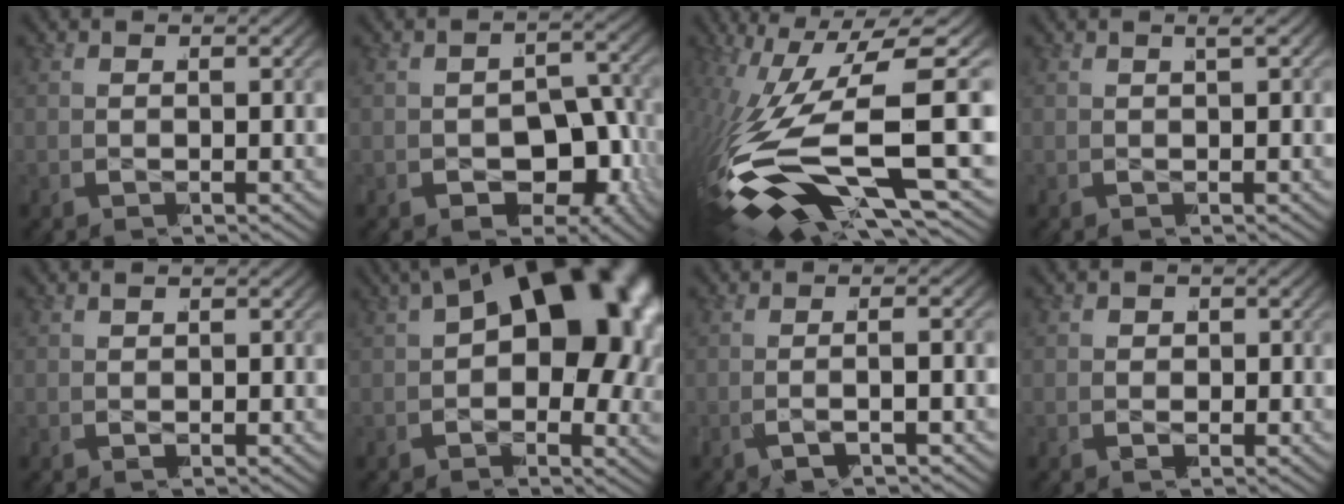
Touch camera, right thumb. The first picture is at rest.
{"total": 7.4, "force": [-2.4, 4.8, 5.1], "torque": [-0.086, -0.025, -0.025]}
{"total": 13.3, "force": [-4.0, 5.9, 11.2], "torque": [-0.249, -0.032, -0.050]}
{"total": 0.7, "force": [-0.1, -0.7, 0.1], "torque": [-0.003, 0.008, -0.001]}
{"total": 0.5, "force": [-0.1, 0.4, 0.3], "torque": [-0.008, -0.005, 0.000]}
{"total": 16.7, "force": [1.1, 9.3, 13.8], "torque": [-0.197, -0.010, 0.017]}
{"total": 2.2, "force": [-1.5, 0.2, 1.6], "torque": [-0.047, 0.007, -0.031]}
{"total": 1.9, "force": [-0.5, 1.7, 0.8], "torque": [-0.018, -0.011, -0.004]}